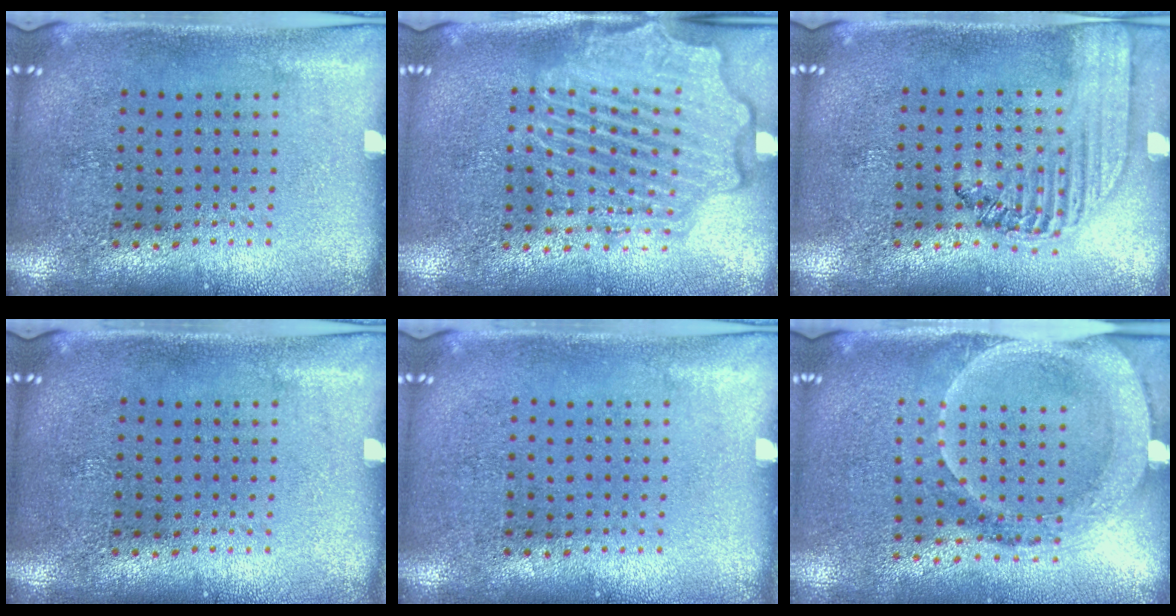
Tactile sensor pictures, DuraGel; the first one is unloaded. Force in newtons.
{"total": 4.4, "press": 4.4, "slide": 0.5}
{"total": 1.5, "press": 1.4, "slide": 0.6}
{"total": 0.0}
{"total": 0.0}
{"total": 1.8, "press": 1.6, "slide": 0.8}